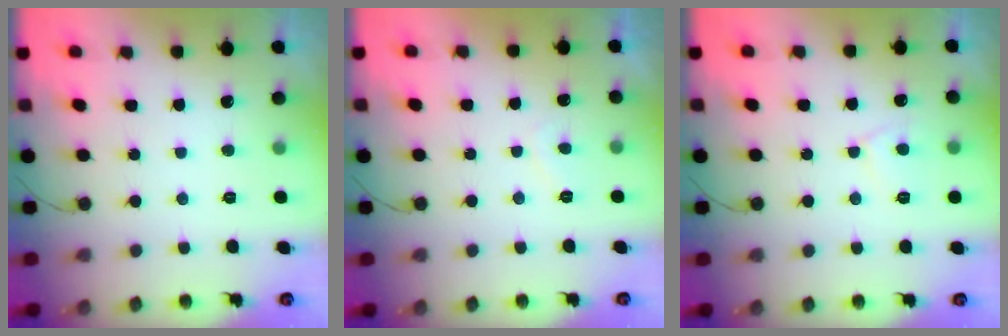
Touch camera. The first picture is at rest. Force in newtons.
{"total": 1.4, "press": 1.3, "slide": 0.6}
{"total": 4.5, "press": 4.5, "slide": 0.5}